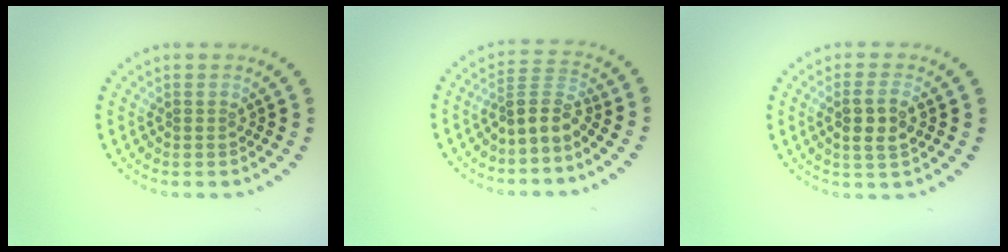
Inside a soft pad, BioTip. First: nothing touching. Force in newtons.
{"total": 2.9, "press": 2.2, "slide": 1.9}
{"total": 2.8, "press": 2.6, "slide": 1.0}